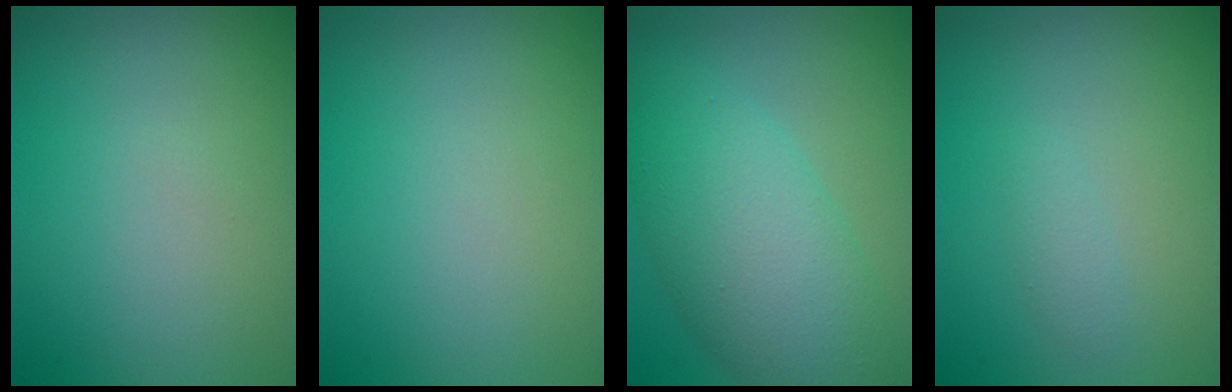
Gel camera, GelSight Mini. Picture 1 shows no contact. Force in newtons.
{"total": 0.0}
{"total": 7.9, "press": 7.9, "slide": 0.2}
{"total": 0.8, "press": 0.8, "slide": 0.1}